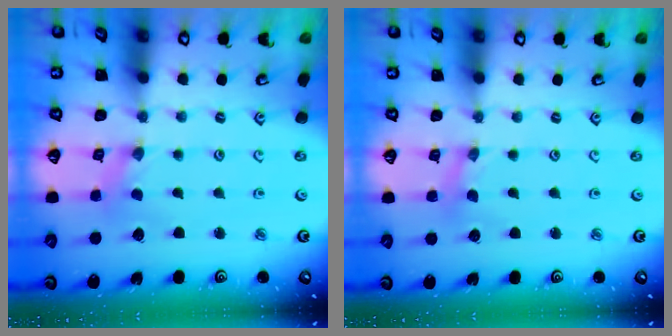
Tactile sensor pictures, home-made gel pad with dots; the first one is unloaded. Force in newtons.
{"total": 2.1, "press": 2.1, "slide": 0.4}